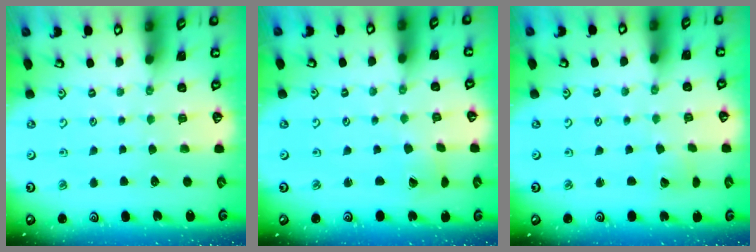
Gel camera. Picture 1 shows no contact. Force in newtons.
{"total": 1.0, "press": 1.0, "slide": 0.1}
{"total": 2.9, "press": 2.9, "slide": 0.1}